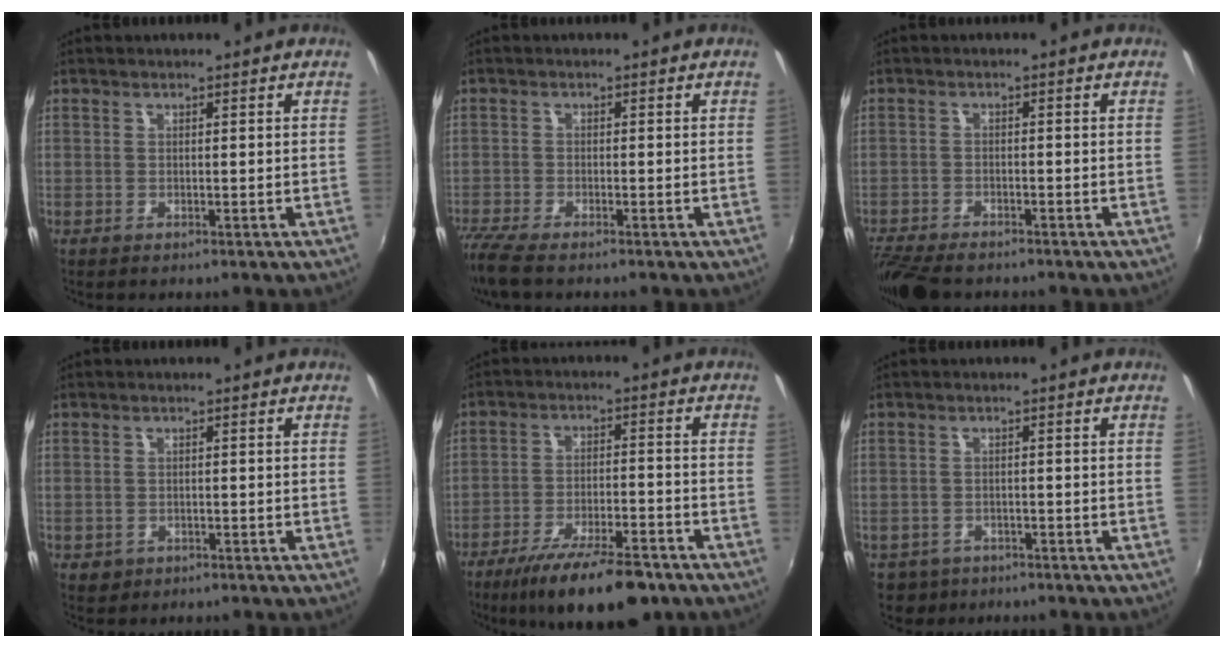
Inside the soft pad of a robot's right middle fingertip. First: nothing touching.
{"total": 5.6, "force": [-4.6, 0.7, 3.0], "torque": [-0.083, -0.023, -0.089]}
{"total": 9.0, "force": [-7.8, 2.6, 3.7], "torque": [-0.103, -0.032, -0.141]}
{"total": 2.1, "force": [-0.8, 1.8, 0.8], "torque": [-0.019, -0.002, -0.008]}
{"total": 15.6, "force": [-11.5, 4.3, 9.6], "torque": [-0.183, -0.024, -0.179]}
{"total": 4.5, "force": [-2.6, 3.5, 1.2], "torque": [-0.035, -0.005, -0.035]}